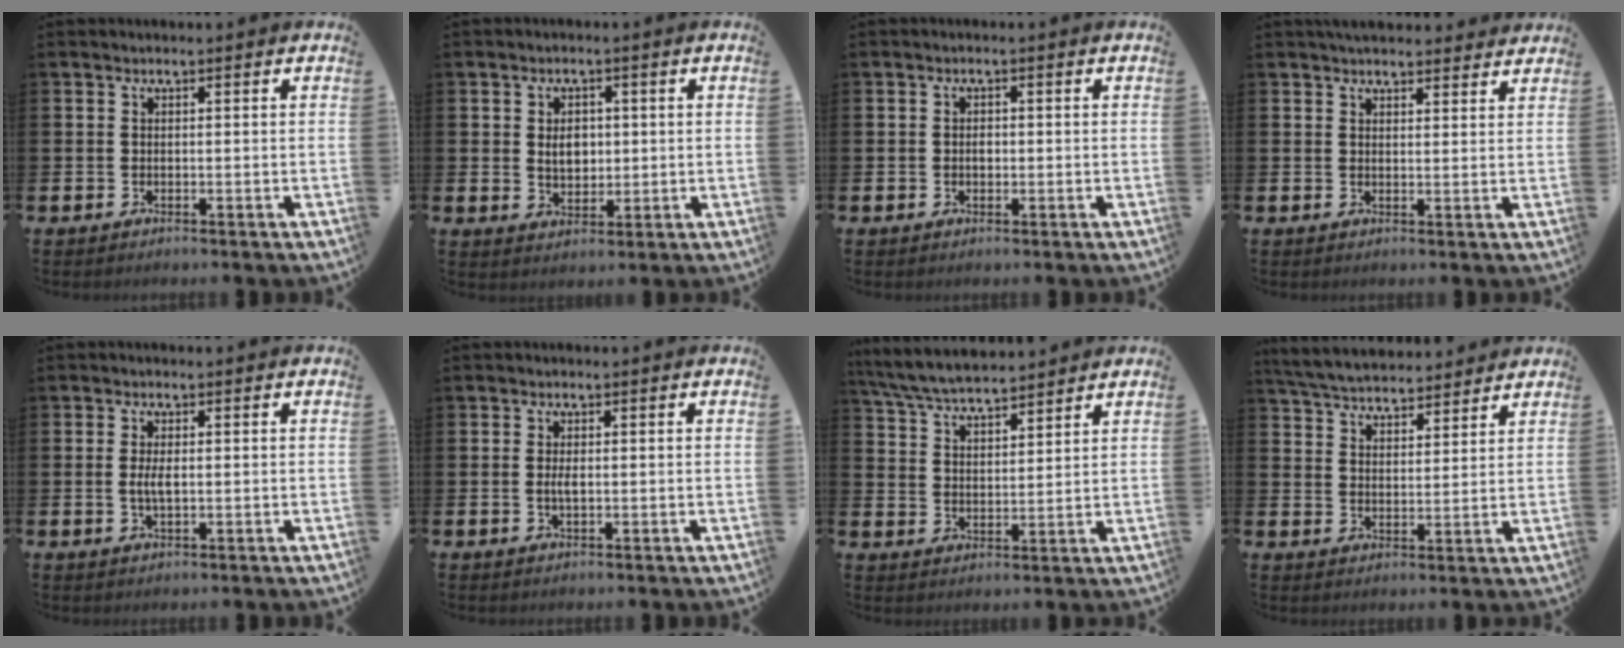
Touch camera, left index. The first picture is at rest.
{"total": 3.5, "force": [0.7, 2.5, 2.3], "torque": [-0.029, 0.002, 0.006]}
{"total": 1.2, "force": [0.0, 0.9, 0.8], "torque": [-0.001, 0.000, -0.006]}
{"total": 3.8, "force": [3.6, 0.9, 0.3], "torque": [0.002, -0.021, 0.066]}
{"total": 2.6, "force": [0.1, 1.0, 2.4], "torque": [-0.040, 0.000, -0.002]}
{"total": 1.7, "force": [0.0, 0.7, 1.6], "torque": [-0.025, 0.000, -0.002]}
{"total": 6.5, "force": [6.3, 0.8, 1.4], "torque": [-0.048, -0.031, 0.115]}
{"total": 5.6, "force": [5.4, 1.0, 0.7], "torque": [-0.034, -0.030, 0.096]}